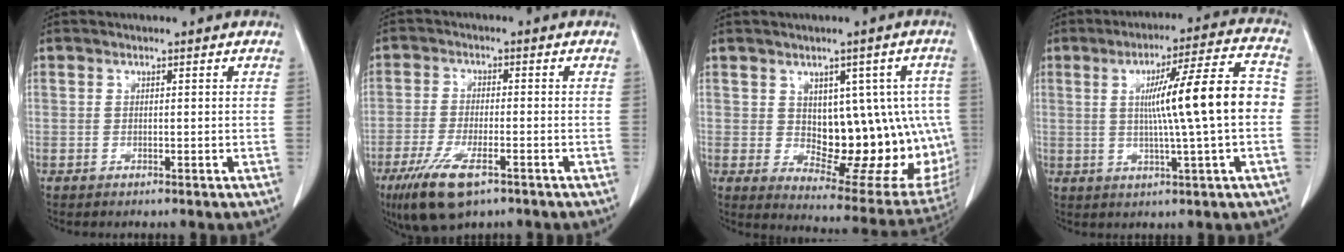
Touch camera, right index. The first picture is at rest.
{"total": 9.1, "force": [-5.4, 2.4, 6.9], "torque": [-0.133, -0.021, -0.092]}
{"total": 17.2, "force": [-0.3, 8.3, 15.1], "torque": [-0.148, 0.009, 0.024]}
{"total": 13.3, "force": [0.2, -0.3, 13.3], "torque": [-0.200, 0.017, 0.001]}